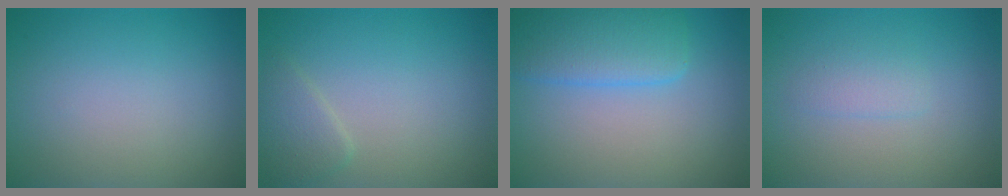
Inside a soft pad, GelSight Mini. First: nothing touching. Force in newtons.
{"total": 1.8, "press": 1.8, "slide": 0.1}
{"total": 4.8, "press": 4.8, "slide": 0.2}
{"total": 1.3, "press": 1.3, "slide": 0.1}